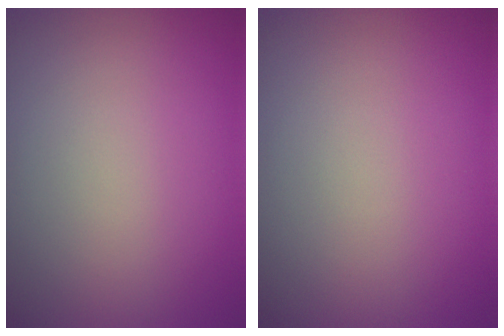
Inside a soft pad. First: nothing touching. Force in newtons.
{"total": 0.0}